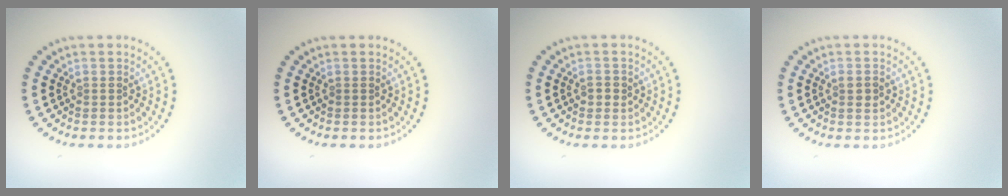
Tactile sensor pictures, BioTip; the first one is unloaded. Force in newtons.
{"total": 0.0}
{"total": 0.9, "press": 0.9, "slide": 0.1}
{"total": 1.2, "press": 1.1, "slide": 0.3}